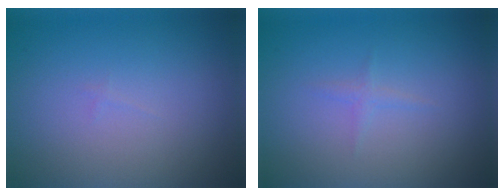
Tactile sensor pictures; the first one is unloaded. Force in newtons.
{"total": 0.8, "press": 0.8, "slide": 0.1}